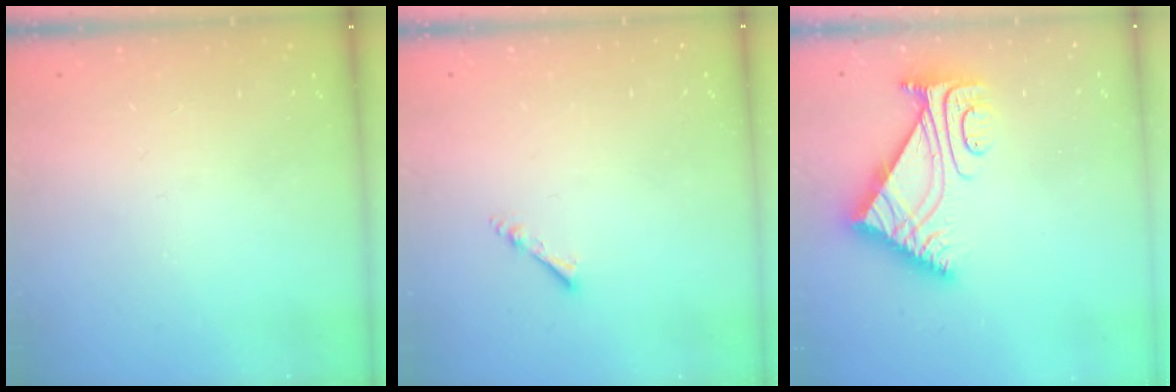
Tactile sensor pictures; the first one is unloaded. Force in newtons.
{"total": 2.2, "press": 2.1, "slide": 0.4}
{"total": 8.1, "press": 8.1, "slide": 1.0}